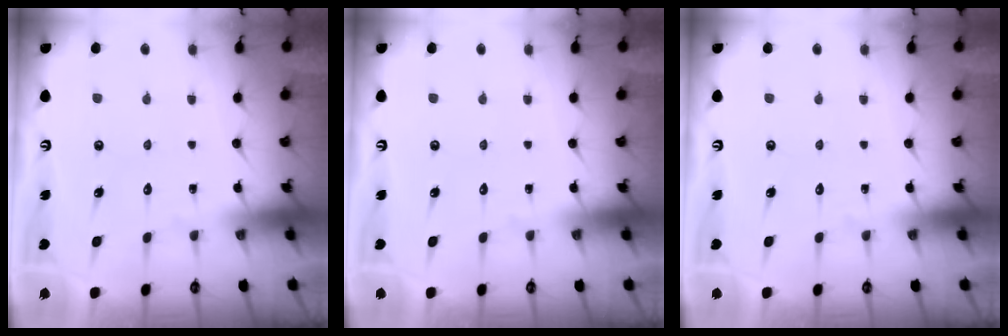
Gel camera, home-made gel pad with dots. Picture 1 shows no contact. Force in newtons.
{"total": 0.0}
{"total": 0.0}